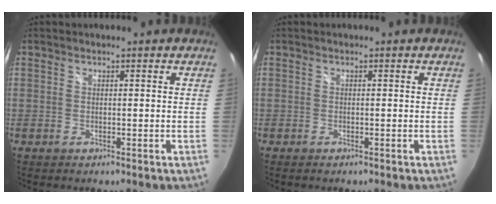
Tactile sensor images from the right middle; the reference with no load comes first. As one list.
[{"total": 1.4, "force": [-1.3, 0.5, 0.3], "torque": [-0.010, -0.009, -0.022]}]